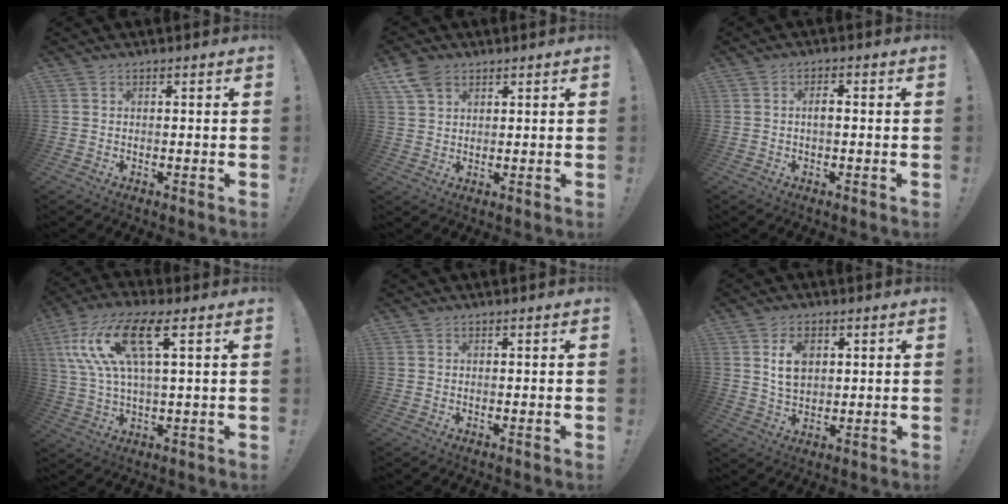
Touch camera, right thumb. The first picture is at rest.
{"total": 6.4, "force": [3.8, 4.1, 3.2], "torque": [-0.062, -0.006, 0.075]}
{"total": 2.5, "force": [-0.2, 1.0, 2.3], "torque": [-0.034, 0.003, -0.007]}
{"total": 14.6, "force": [5.8, 3.9, 12.9], "torque": [-0.266, -0.003, 0.097]}
{"total": 0.0}
{"total": 7.3, "force": [2.3, 5.0, 4.8], "torque": [-0.064, -0.002, 0.040]}